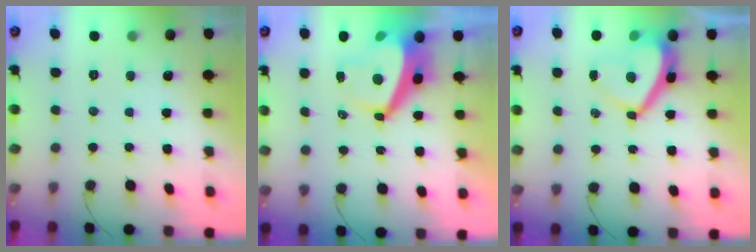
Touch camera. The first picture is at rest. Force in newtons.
{"total": 6.7, "press": 6.7, "slide": 0.5}
{"total": 7.7, "press": 7.7, "slide": 0.7}